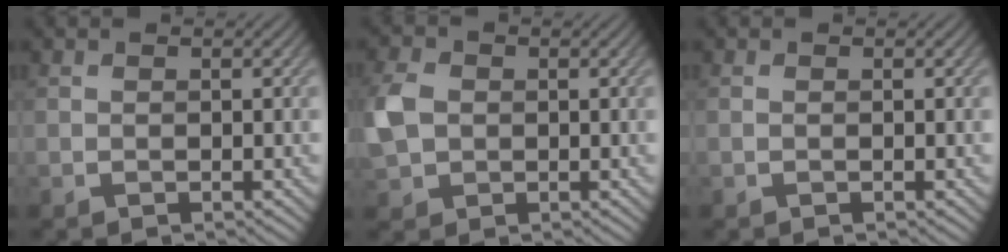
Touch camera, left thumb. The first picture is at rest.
{"total": 5.0, "force": [0.3, 4.0, 3.0], "torque": [-0.087, 0.002, 0.001]}
{"total": 0.0}